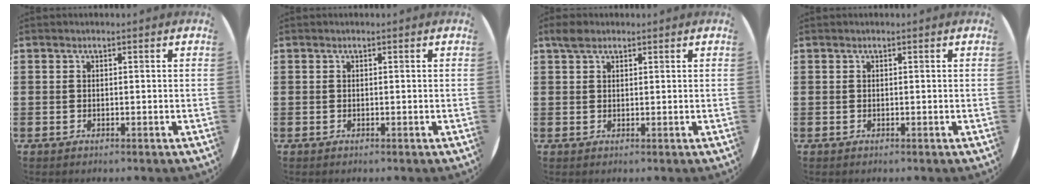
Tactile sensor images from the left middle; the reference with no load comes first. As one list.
[{"total": 0.0}, {"total": 2.0, "force": [1.6, 1.0, 0.7], "torque": [0.000, 0.000, 0.028]}, {"total": 0.0}]